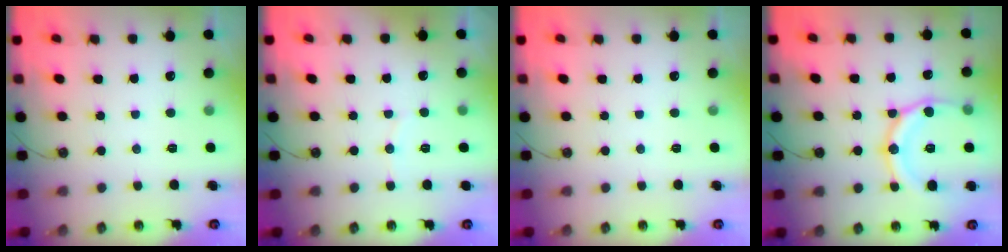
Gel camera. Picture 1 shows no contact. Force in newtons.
{"total": 3.1, "press": 3.0, "slide": 0.9}
{"total": 0.0}
{"total": 15.9, "press": 15.9, "slide": 1.5}